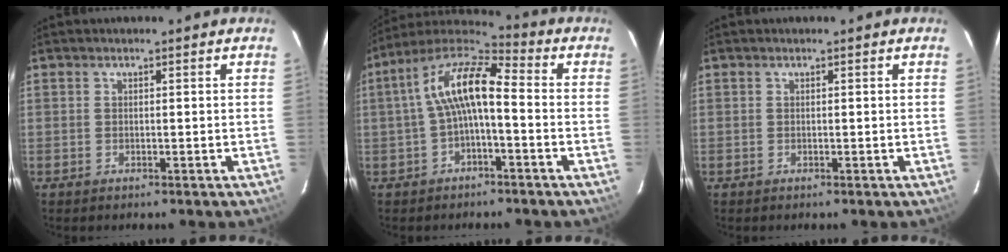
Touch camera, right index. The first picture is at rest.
{"total": 10.5, "force": [-1.1, 3.6, 9.8], "torque": [-0.199, 0.026, -0.024]}
{"total": 0.0}